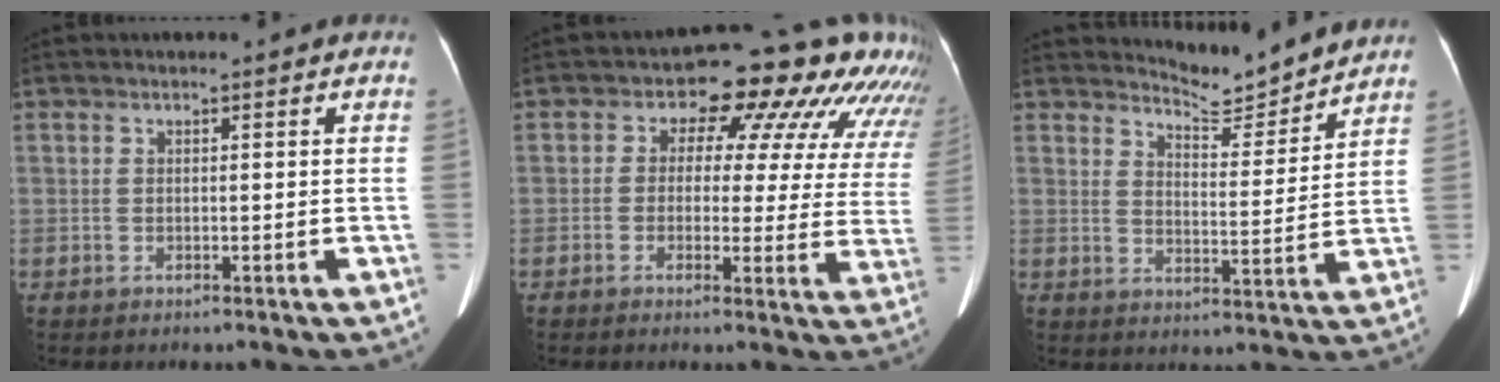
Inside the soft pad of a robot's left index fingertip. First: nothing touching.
{"total": 15.3, "force": [9.1, 7.4, 9.9], "torque": [-0.113, 0.037, 0.080]}
{"total": 7.3, "force": [7.3, 0.2, 0.1], "torque": [-0.015, -0.017, 0.108]}